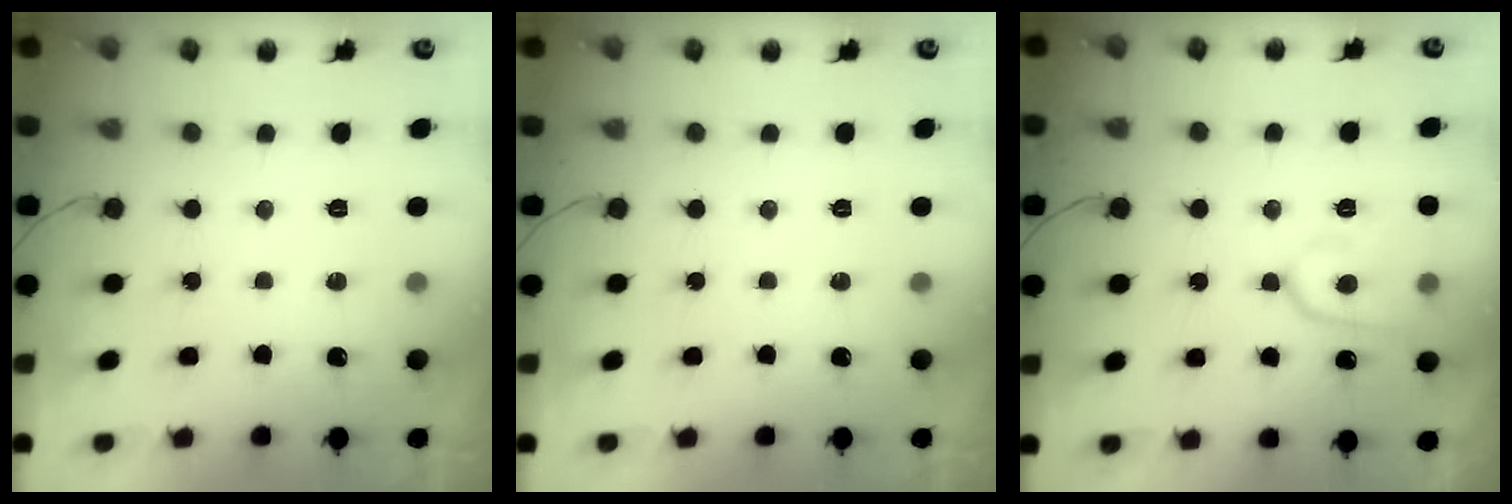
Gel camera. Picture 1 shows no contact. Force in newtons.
{"total": 0.0}
{"total": 9.9, "press": 9.9, "slide": 0.9}